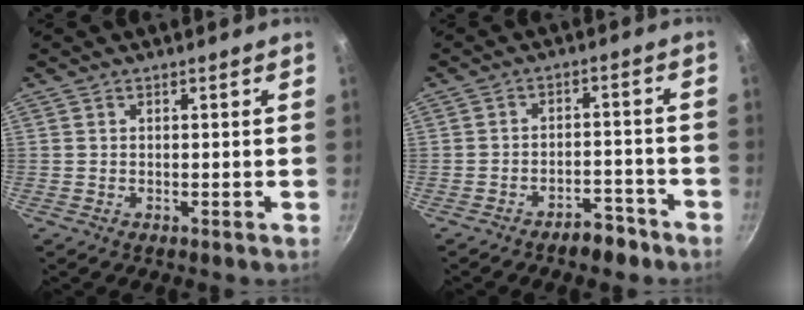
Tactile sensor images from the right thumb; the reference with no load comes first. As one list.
[{"total": 5.2, "force": [-4.0, 2.4, 2.3], "torque": [-0.017, 0.045, -0.050]}]